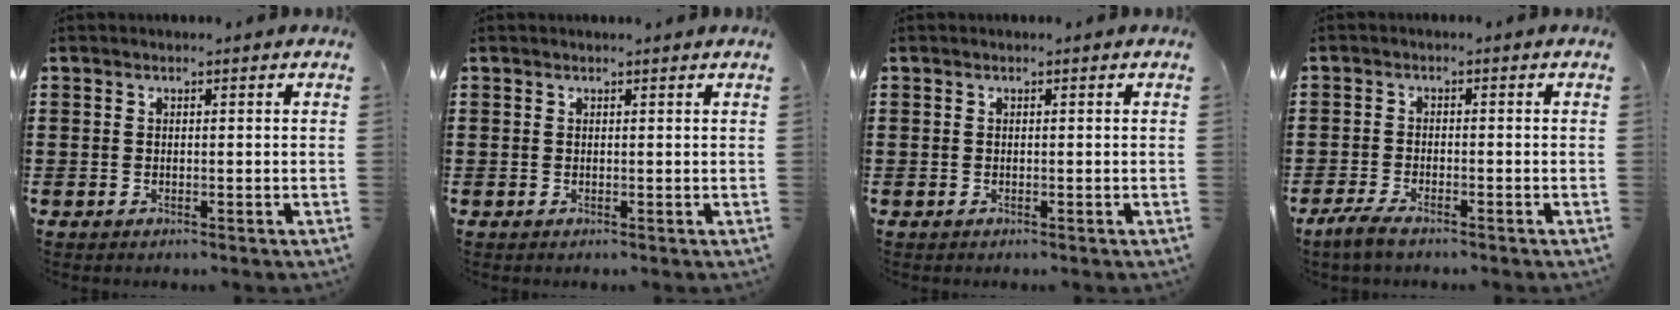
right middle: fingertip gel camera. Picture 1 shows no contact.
{"total": 0.0}
{"total": 0.0}
{"total": 3.1, "force": [-2.4, 0.6, 1.8], "torque": [-0.052, -0.005, -0.054]}